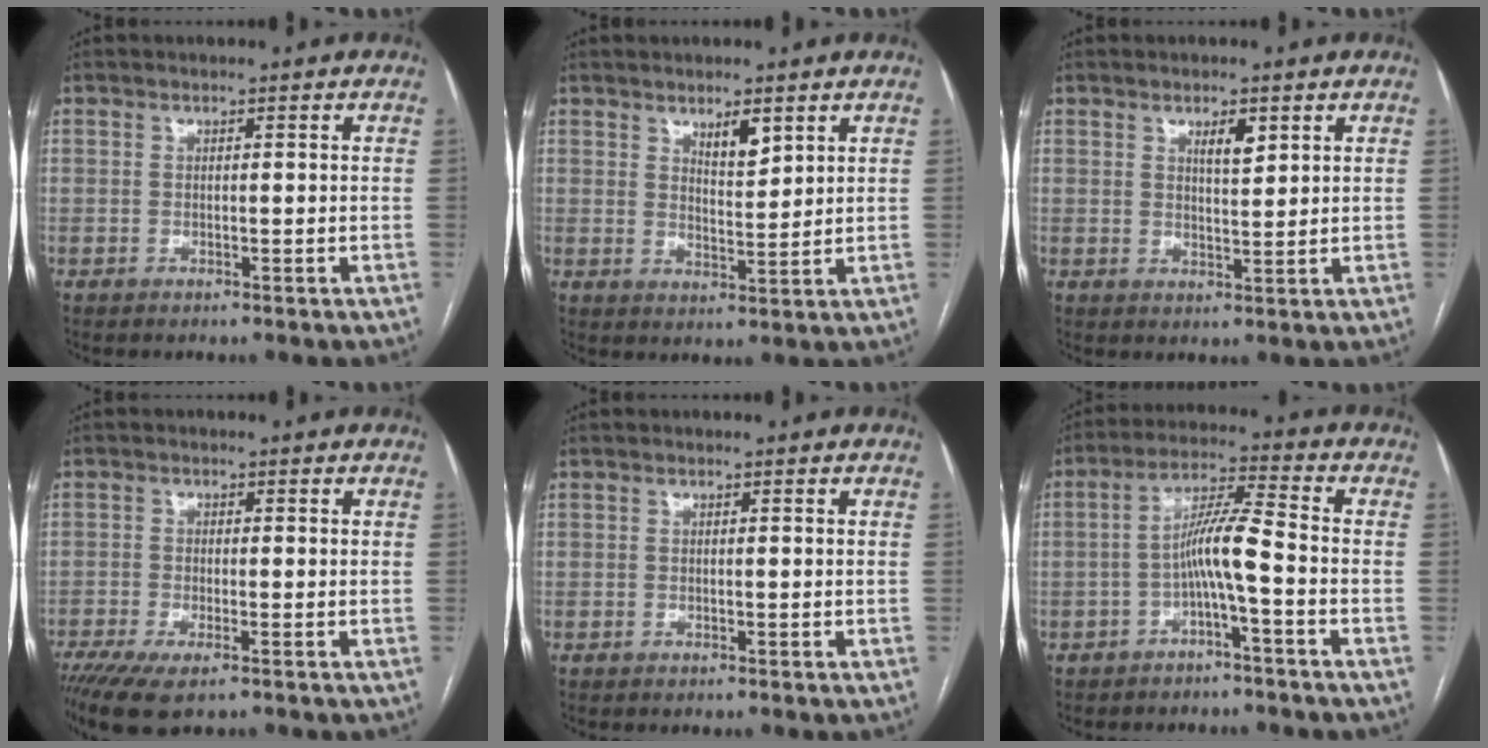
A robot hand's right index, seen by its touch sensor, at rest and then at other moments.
{"total": 4.0, "force": [2.6, 1.2, 2.8], "torque": [-0.050, -0.005, 0.046]}
{"total": 3.2, "force": [1.7, 0.9, 2.5], "torque": [-0.043, -0.002, 0.030]}
{"total": 6.5, "force": [-4.1, 1.7, 4.7], "torque": [-0.085, -0.018, -0.070]}
{"total": 0.0}
{"total": 6.8, "force": [-2.1, -0.1, 6.4], "torque": [-0.120, 0.021, -0.040]}